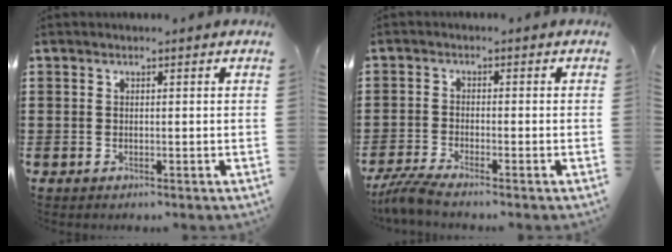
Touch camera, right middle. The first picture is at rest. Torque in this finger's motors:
{"motor_torque": [0.75, -0.30, 0.01, 0.07]}